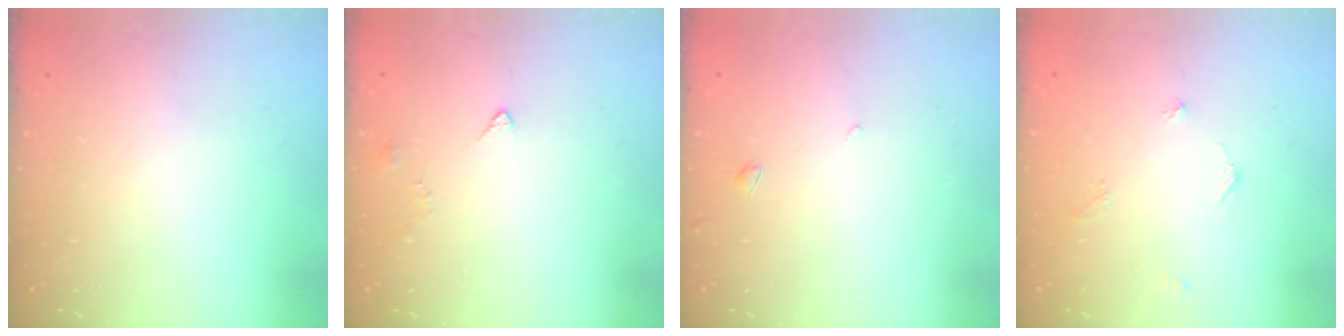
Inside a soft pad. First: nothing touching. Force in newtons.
{"total": 2.6, "press": 2.6, "slide": 0.5}
{"total": 2.1, "press": 2.1, "slide": 0.5}
{"total": 3.6, "press": 3.5, "slide": 0.5}